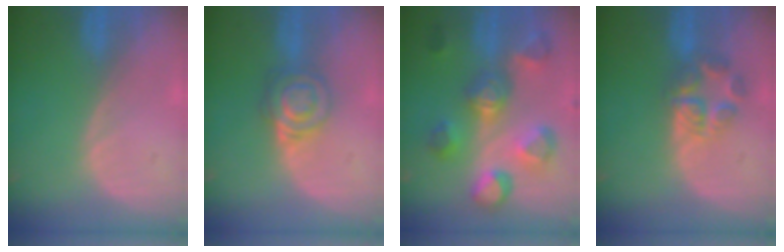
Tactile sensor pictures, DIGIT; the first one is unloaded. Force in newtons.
{"total": 6.6, "press": 5.6, "slide": 3.4}
{"total": 10.4, "press": 10.1, "slide": 2.8}
{"total": 5.6, "press": 5.5, "slide": 1.0}